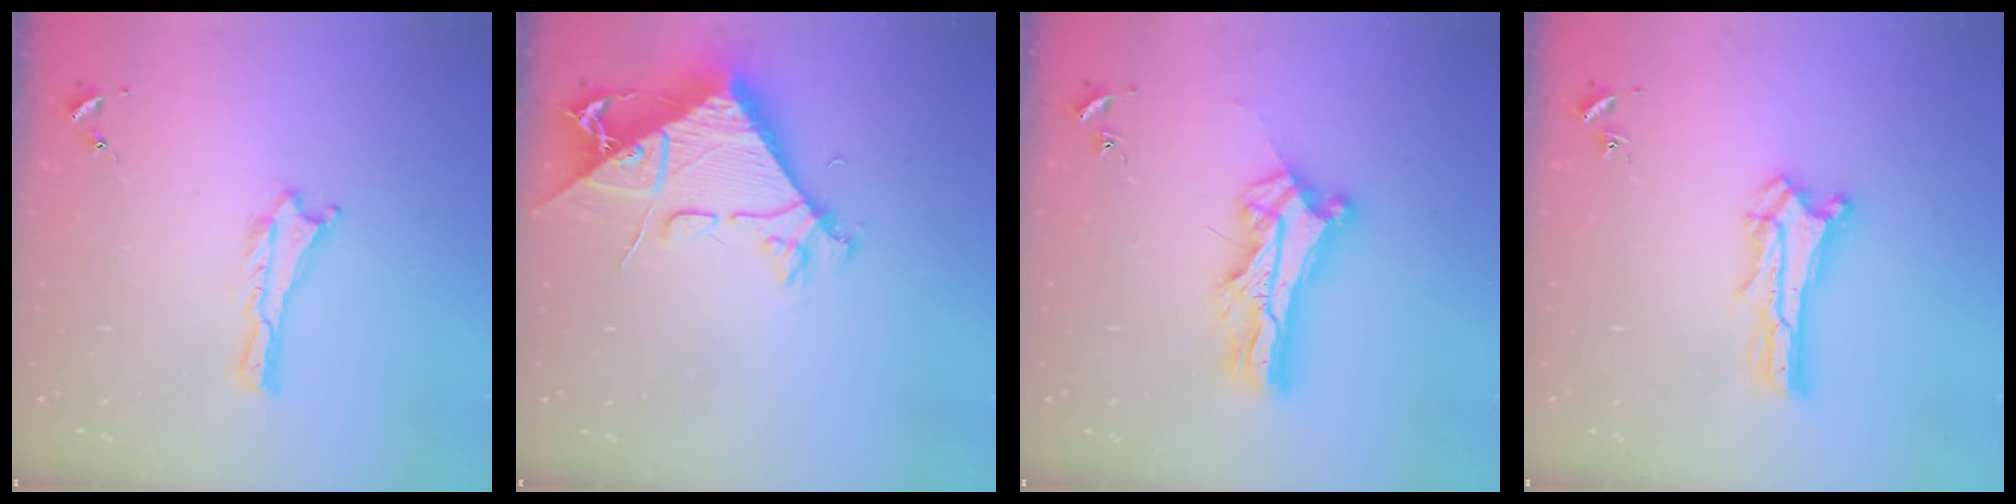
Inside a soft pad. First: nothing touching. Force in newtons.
{"total": 10.1, "press": 10.0, "slide": 1.2}
{"total": 9.8, "press": 9.8, "slide": 0.8}
{"total": 1.4, "press": 1.4, "slide": 0.2}